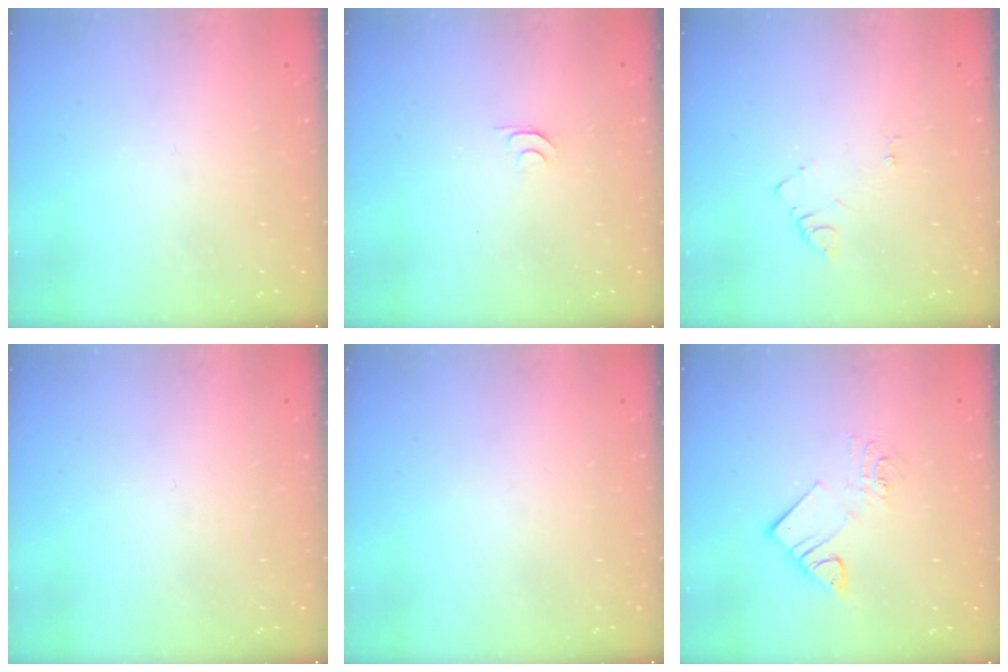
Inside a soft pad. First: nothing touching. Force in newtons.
{"total": 4.8, "press": 4.7, "slide": 0.6}
{"total": 4.2, "press": 4.2, "slide": 0.4}
{"total": 0.0}
{"total": 0.0}
{"total": 9.1, "press": 9.1, "slide": 0.5}